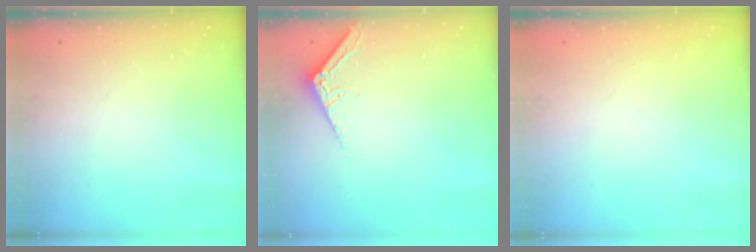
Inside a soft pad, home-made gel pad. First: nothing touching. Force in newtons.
{"total": 3.6, "press": 3.6, "slide": 0.4}
{"total": 0.0}